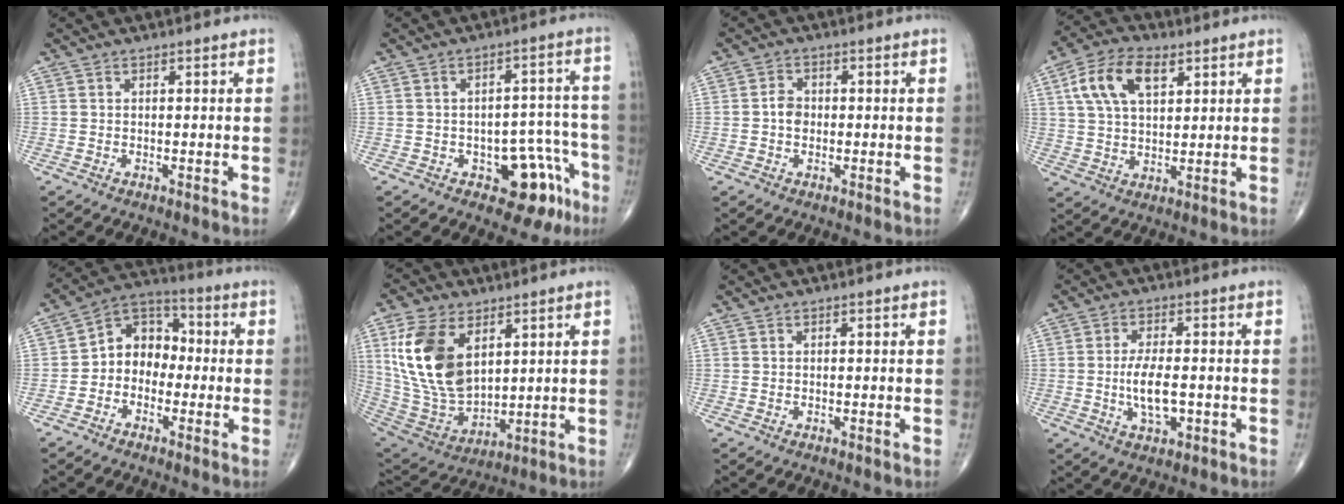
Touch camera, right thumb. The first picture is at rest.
{"total": 10.6, "force": [-5.5, 5.9, 6.9], "torque": [-0.033, 0.046, -0.064]}
{"total": 3.0, "force": [-0.2, 2.4, 1.9], "torque": [-0.024, 0.009, -0.010]}
{"total": 11.5, "force": [4.6, 6.3, 8.4], "torque": [-0.149, 0.001, 0.085]}
{"total": 9.4, "force": [-1.3, 7.6, 5.4], "torque": [-0.049, 0.041, -0.043]}
{"total": 18.1, "force": [6.1, 10.7, 13.3], "torque": [-0.248, -0.028, 0.131]}
{"total": 0.0}
{"total": 6.6, "force": [-1.1, 2.9, 5.9], "torque": [-0.109, -0.002, -0.018]}